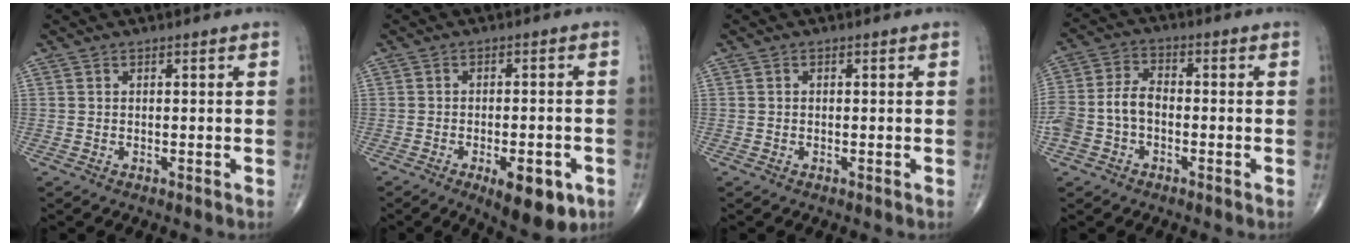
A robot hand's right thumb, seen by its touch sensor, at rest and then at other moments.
{"total": 10.1, "force": [-4.5, 3.9, 8.1], "torque": [-0.098, 0.005, -0.056]}
{"total": 0.0}
{"total": 8.8, "force": [-2.2, 6.0, 6.2], "torque": [-0.134, 0.031, -0.047]}